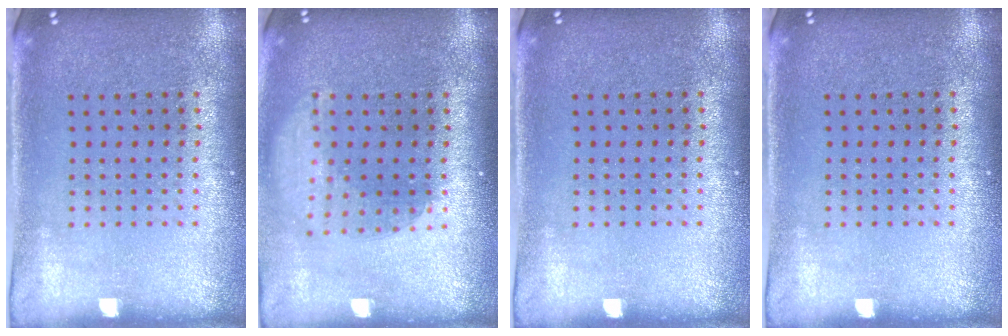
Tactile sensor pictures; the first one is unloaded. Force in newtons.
{"total": 1.6, "press": 1.2, "slide": 1.0}
{"total": 0.0}
{"total": 0.0}